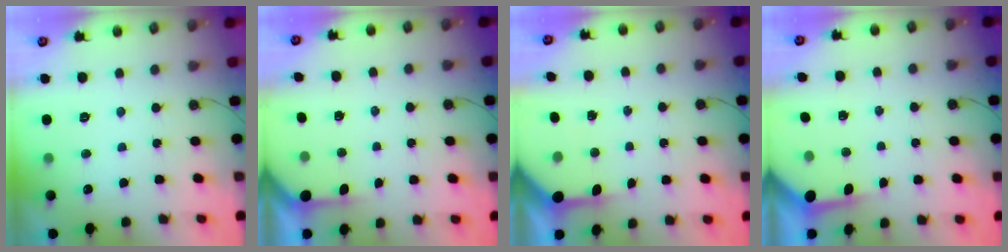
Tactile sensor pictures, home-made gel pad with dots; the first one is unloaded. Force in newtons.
{"total": 2.1, "press": 2.1, "slide": 0.3}
{"total": 6.0, "press": 6.0, "slide": 0.5}
{"total": 3.9, "press": 3.8, "slide": 0.3}